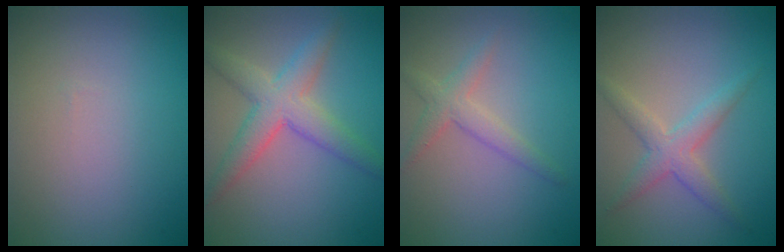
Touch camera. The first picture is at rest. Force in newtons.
{"total": 4.5, "press": 4.5, "slide": 0.0}
{"total": 2.3, "press": 2.3, "slide": 0.1}
{"total": 2.8, "press": 2.8, "slide": 0.1}